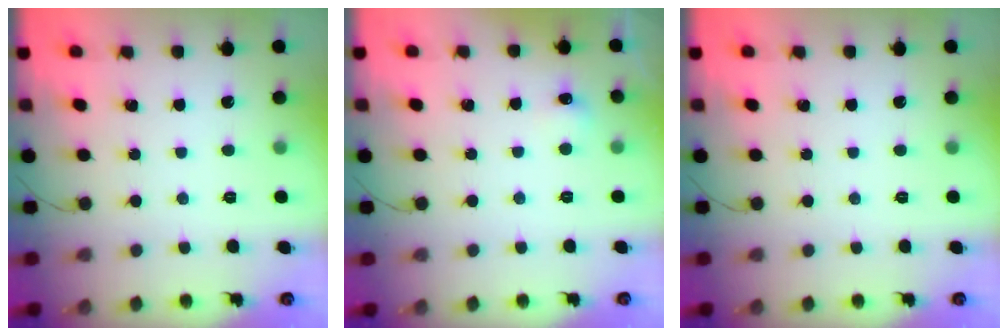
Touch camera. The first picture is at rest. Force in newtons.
{"total": 4.3, "press": 4.1, "slide": 1.0}
{"total": 0.0}